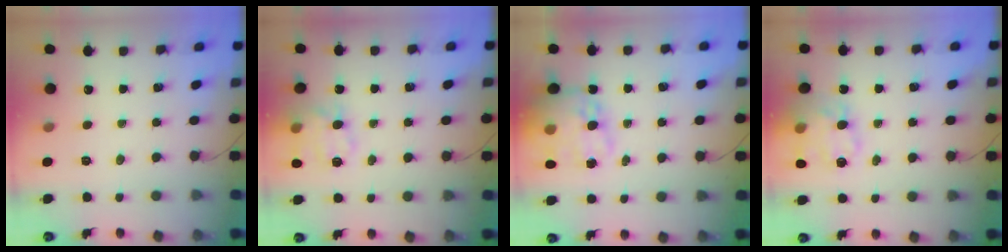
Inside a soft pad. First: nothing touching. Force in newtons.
{"total": 15.8, "press": 15.7, "slide": 2.2}
{"total": 19.3, "press": 18.8, "slide": 4.4}
{"total": 18.2, "press": 17.9, "slide": 3.1}